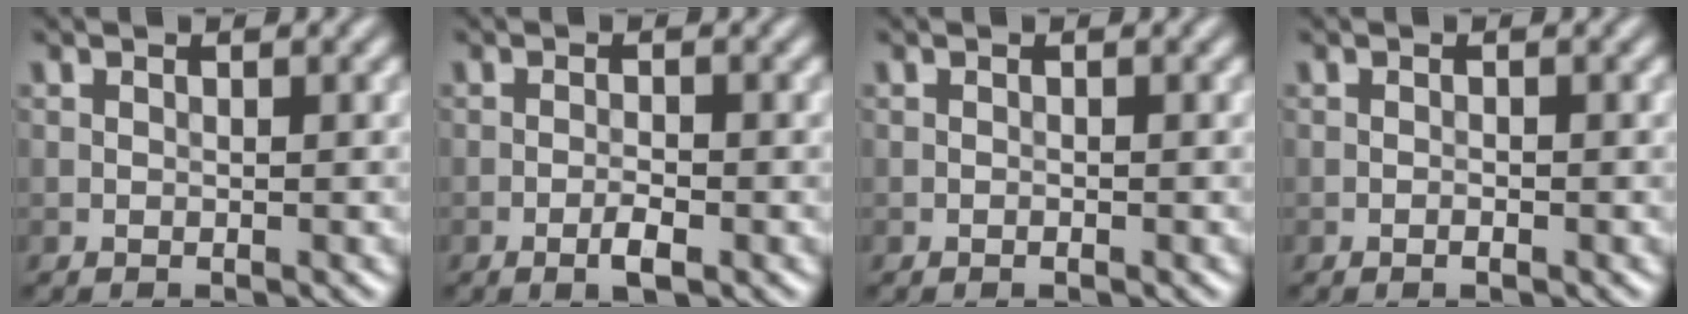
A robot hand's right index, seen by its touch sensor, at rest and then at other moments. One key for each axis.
{"total": 1.8, "fx": -0.9, "fy": 0.4, "fz": 1.5, "tx": -0.027, "ty": 0.001, "tz": -0.018}
{"total": 0.0}
{"total": 0.6, "fx": -0.3, "fy": 0.2, "fz": 0.5, "tx": -0.008, "ty": 0.000, "tz": -0.006}